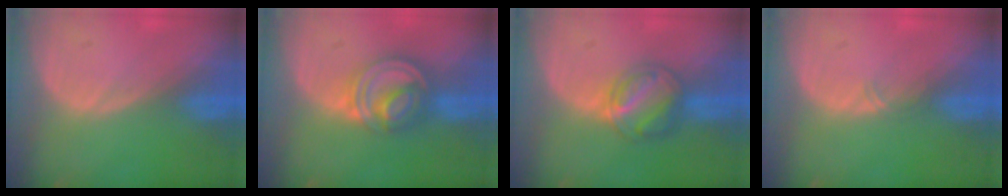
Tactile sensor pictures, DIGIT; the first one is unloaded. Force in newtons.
{"total": 8.0, "press": 6.8, "slide": 4.2}
{"total": 5.8, "press": 5.8, "slide": 0.6}
{"total": 0.8, "press": 0.7, "slide": 0.4}